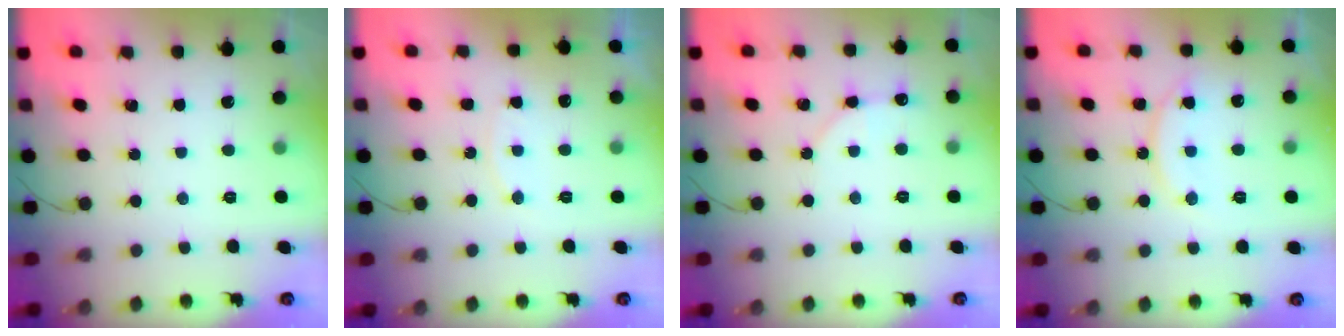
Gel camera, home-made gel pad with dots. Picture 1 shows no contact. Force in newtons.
{"total": 5.6, "press": 5.6, "slide": 0.6}
{"total": 5.2, "press": 4.7, "slide": 2.2}
{"total": 11.4, "press": 11.4, "slide": 0.8}